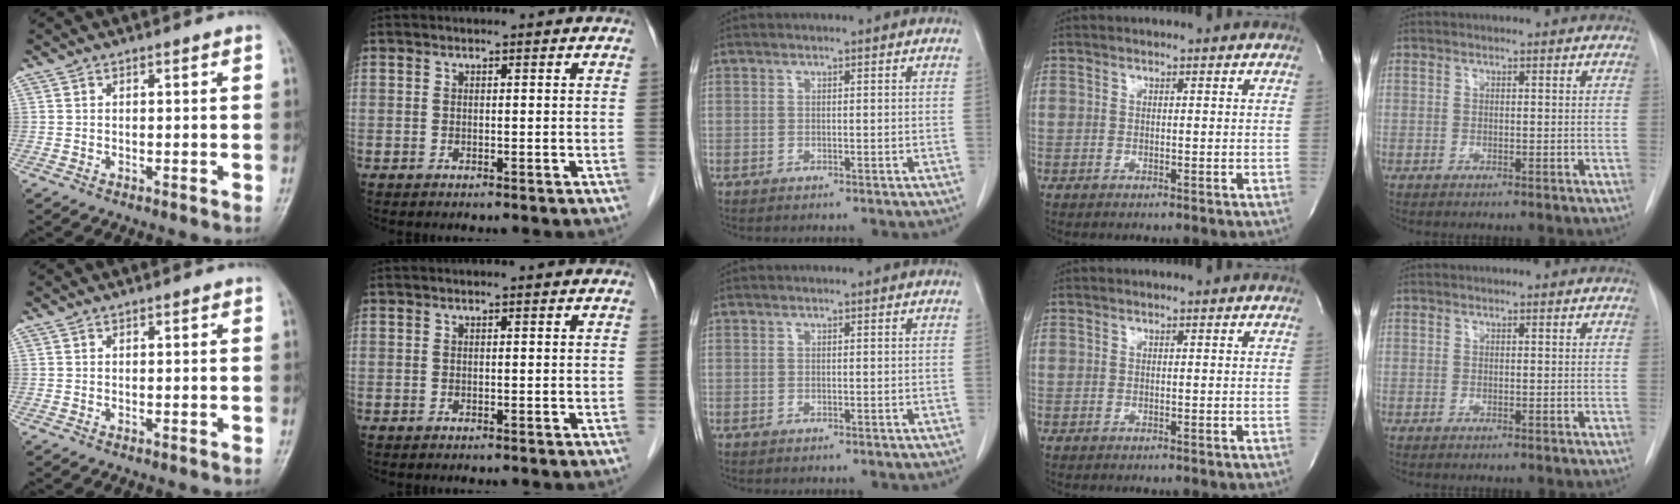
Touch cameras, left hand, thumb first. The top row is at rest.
{}